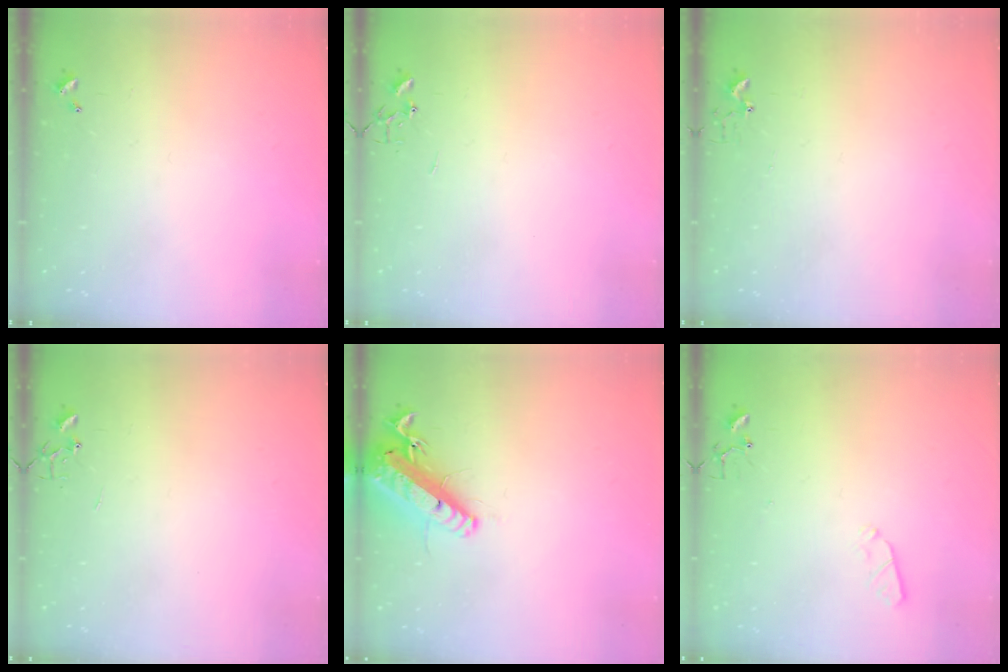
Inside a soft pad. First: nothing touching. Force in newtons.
{"total": 0.0}
{"total": 2.7, "press": 2.7, "slide": 0.3}
{"total": 0.0}
{"total": 17.1, "press": 16.8, "slide": 3.4}
{"total": 3.6, "press": 3.5, "slide": 0.6}